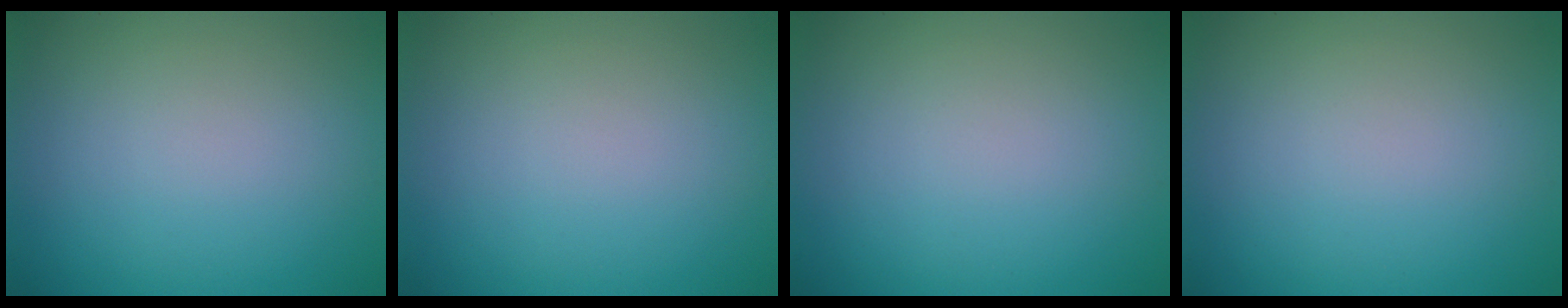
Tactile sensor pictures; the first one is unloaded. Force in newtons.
{"total": 0.0}
{"total": 0.0}
{"total": 0.0}